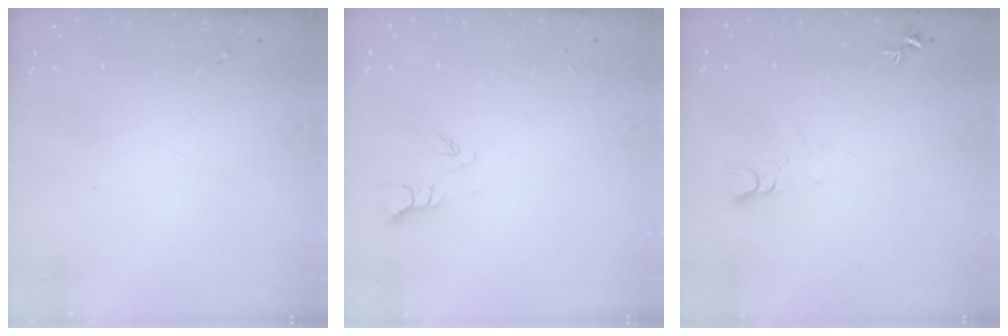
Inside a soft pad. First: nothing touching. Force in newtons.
{"total": 3.3, "press": 3.3, "slide": 0.4}
{"total": 3.3, "press": 3.3, "slide": 0.3}